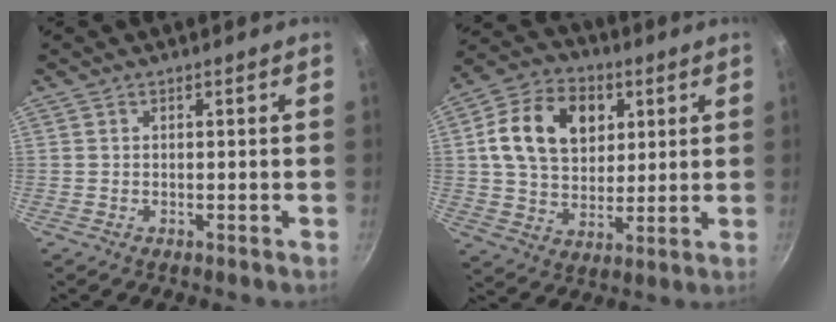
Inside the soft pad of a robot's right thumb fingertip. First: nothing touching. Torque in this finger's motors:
{"motor_torque": [0.20, 0.53, 0.34, -0.24, 0.29]}